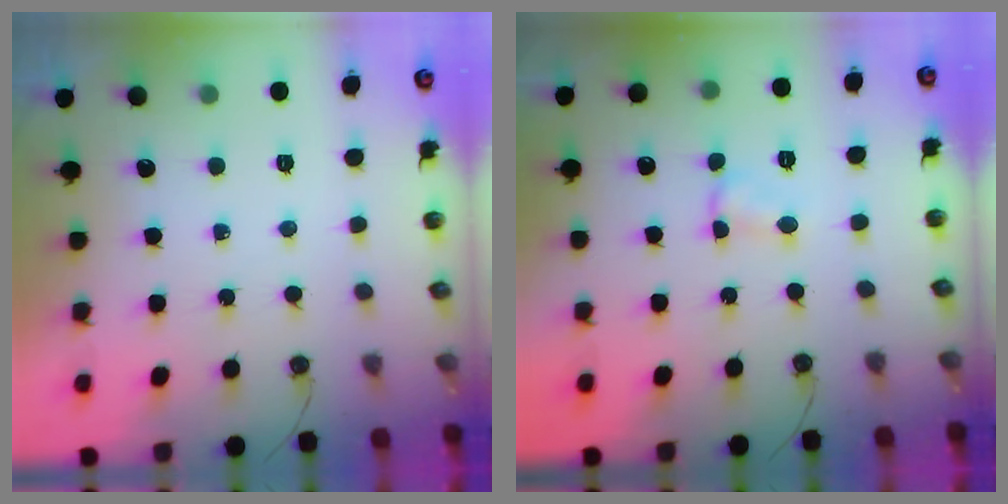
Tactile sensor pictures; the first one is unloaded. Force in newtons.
{"total": 2.4, "press": 2.4, "slide": 0.3}